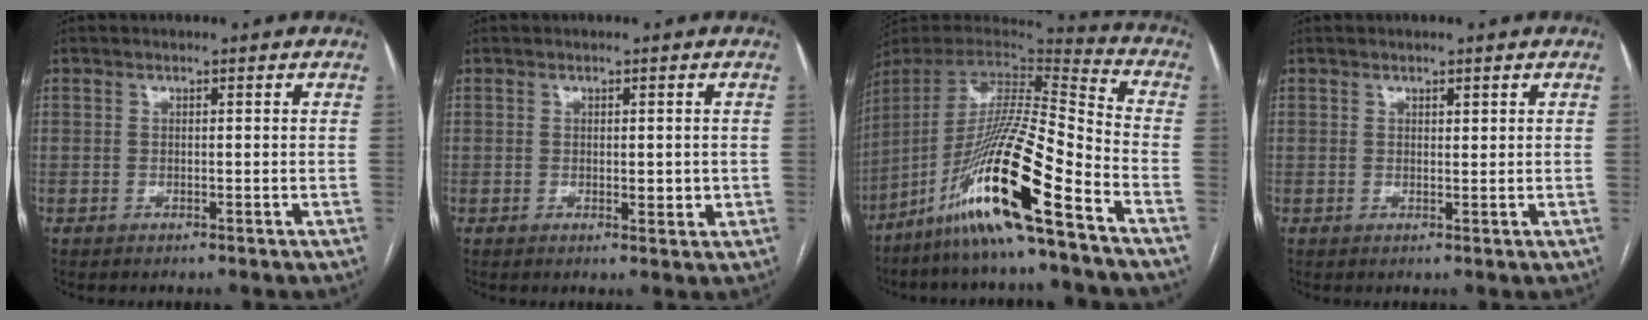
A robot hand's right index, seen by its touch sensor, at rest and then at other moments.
{"total": 2.0, "force": [-0.1, 0.9, 1.8], "torque": [-0.024, -0.003, 0.001]}
{"total": 21.0, "force": [-12.4, 0.1, 16.9], "torque": [-0.349, -0.034, -0.241]}
{"total": 0.8, "force": [0.6, 0.3, 0.5], "torque": [-0.007, -0.002, 0.008]}